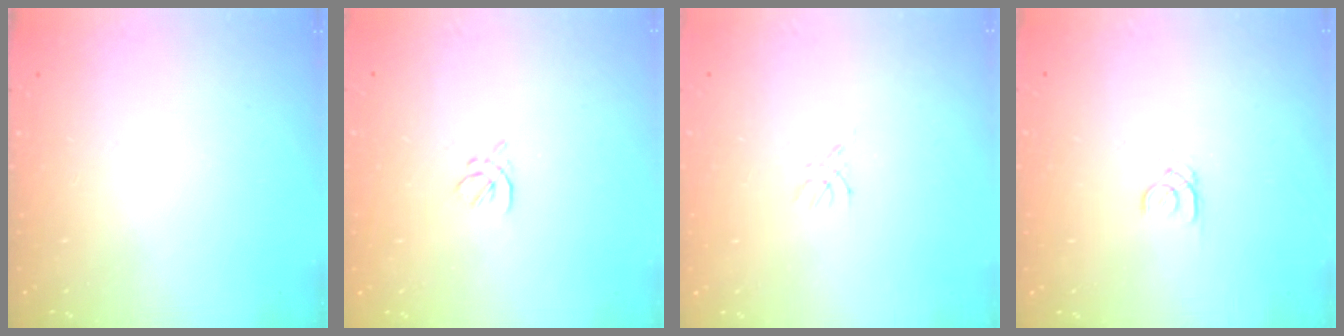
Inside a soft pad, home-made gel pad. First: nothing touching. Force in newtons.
{"total": 2.1, "press": 2.0, "slide": 0.7}
{"total": 1.4, "press": 1.4, "slide": 0.3}
{"total": 1.8, "press": 1.7, "slide": 0.2}